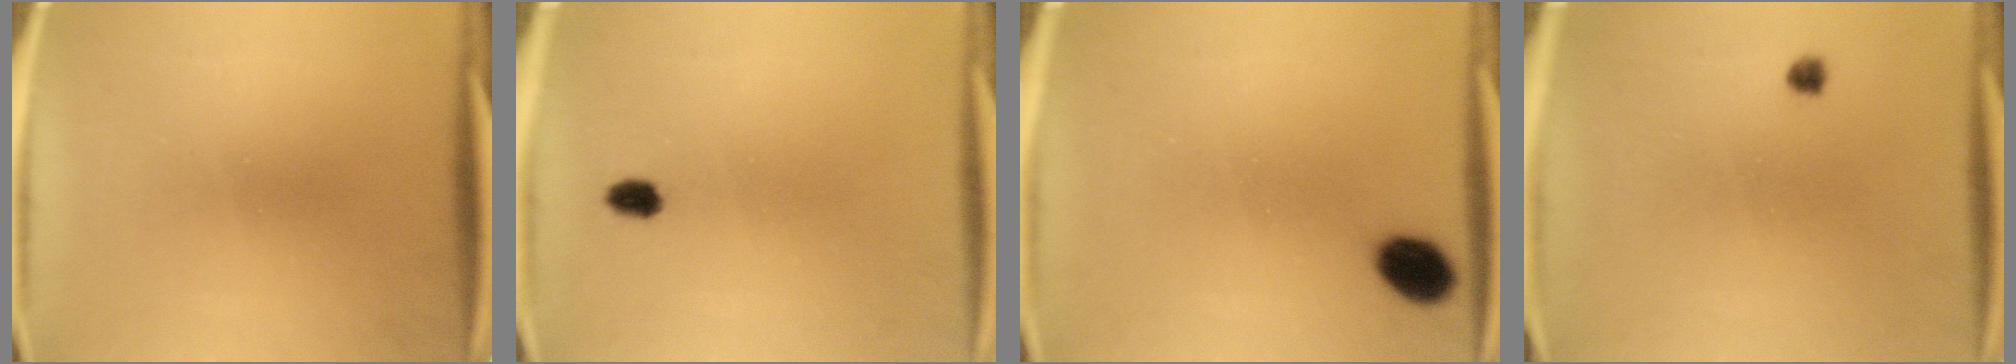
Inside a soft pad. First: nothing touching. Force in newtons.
{"total": 2.2}
{"total": 5.9}
{"total": 1.2}